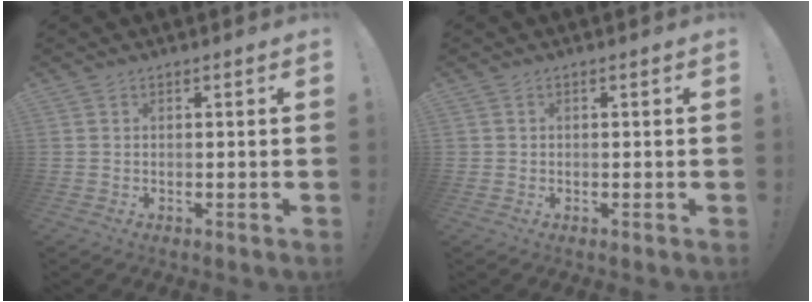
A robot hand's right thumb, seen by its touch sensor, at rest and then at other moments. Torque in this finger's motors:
{"motor_torque": [-0.15, 0.00, -0.06, 0.17, 0.00]}